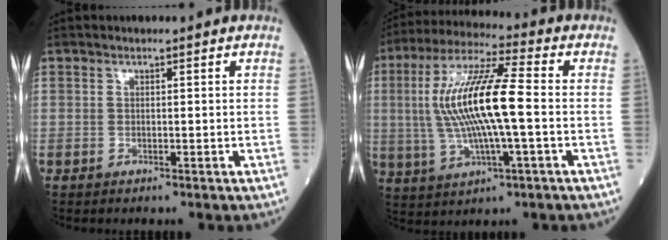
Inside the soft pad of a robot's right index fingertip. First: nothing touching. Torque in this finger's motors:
{"motor_torque": [0.82, -0.14, 0.47, 0.21]}